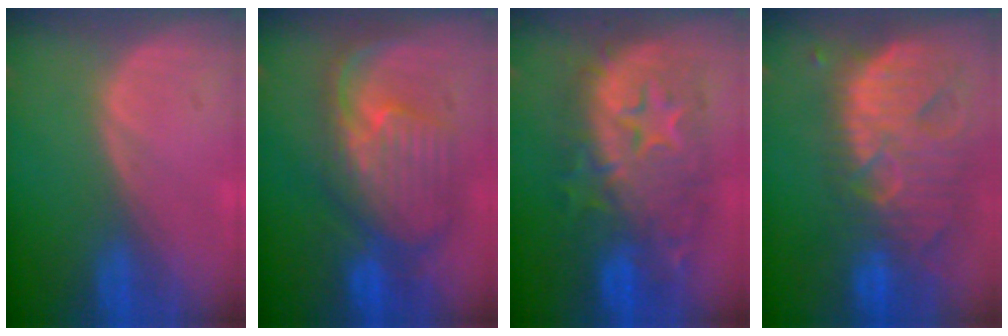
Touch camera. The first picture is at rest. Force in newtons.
{"total": 10.6, "press": 9.5, "slide": 4.7}
{"total": 12.6, "press": 12.6, "slide": 1.1}
{"total": 13.9, "press": 11.7, "slide": 7.5}